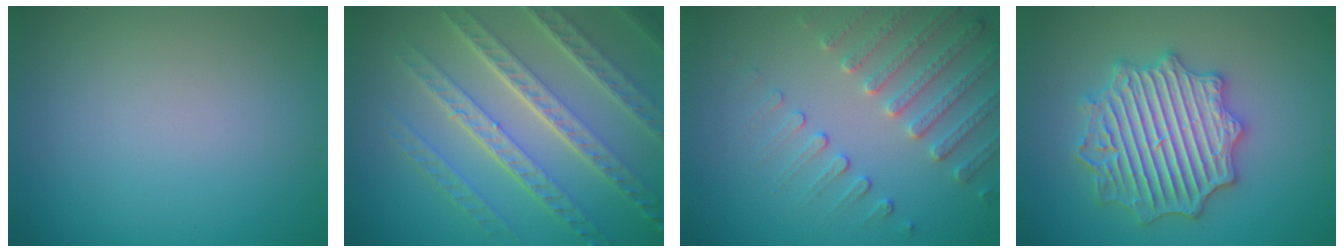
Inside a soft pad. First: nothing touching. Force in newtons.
{"total": 8.2, "press": 5.7, "slide": 5.9}
{"total": 3.8, "press": 3.6, "slide": 1.1}
{"total": 6.8, "press": 6.7, "slide": 1.1}